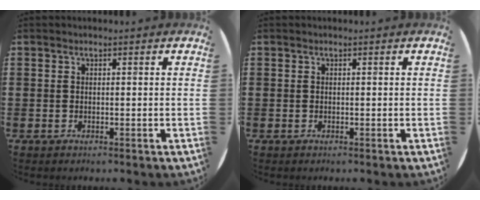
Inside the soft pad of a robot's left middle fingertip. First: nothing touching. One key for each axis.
{"total": 0.0}